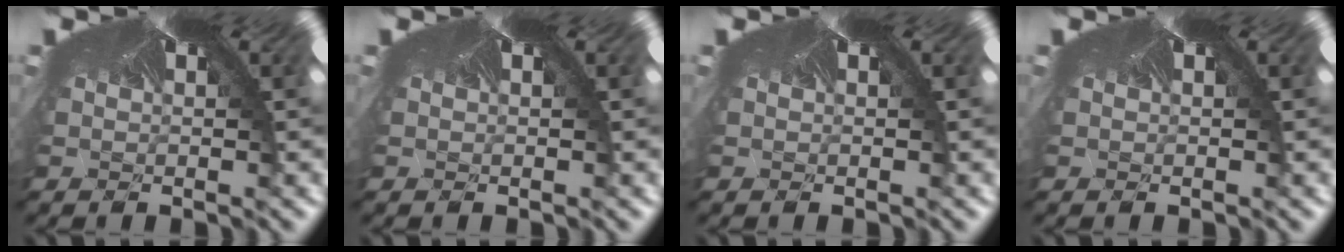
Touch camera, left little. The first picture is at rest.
{"total": 0.0}
{"total": 0.0}
{"total": 0.0}